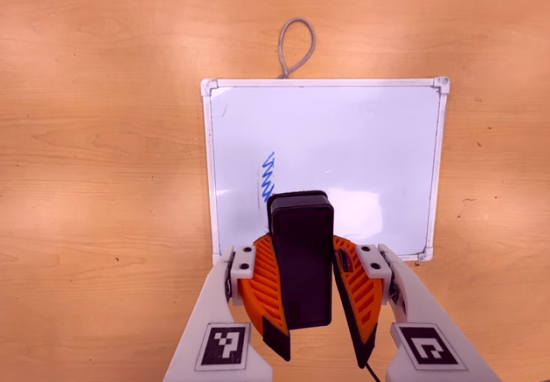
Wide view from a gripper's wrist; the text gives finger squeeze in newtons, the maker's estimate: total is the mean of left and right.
{"total": 10.4, "left": 10.4, "right": 10.5}